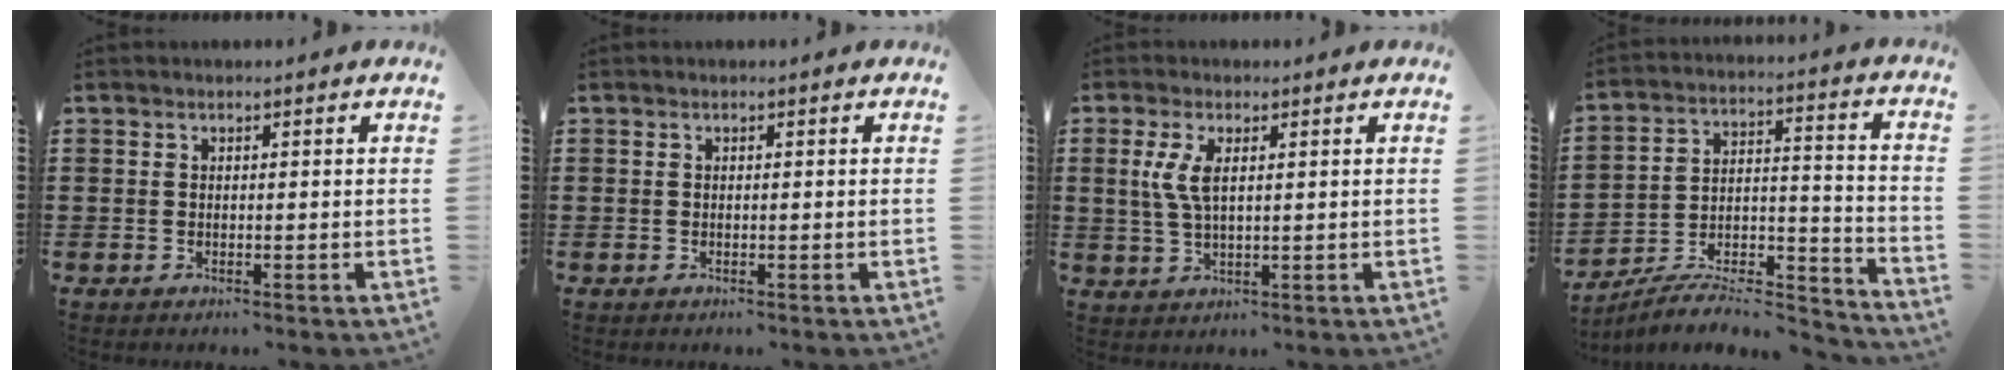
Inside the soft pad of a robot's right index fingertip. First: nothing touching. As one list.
[{"total": 0.0}, {"total": 4.5, "force": [1.2, 1.5, 4.0], "torque": [-0.091, 0.003, 0.018]}, {"total": 7.1, "force": [-6.5, 1.6, 2.4], "torque": [-0.035, 0.010, -0.127]}]